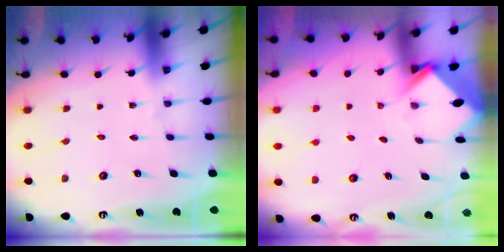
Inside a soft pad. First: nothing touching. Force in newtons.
{"total": 3.9, "press": 3.9, "slide": 0.3}